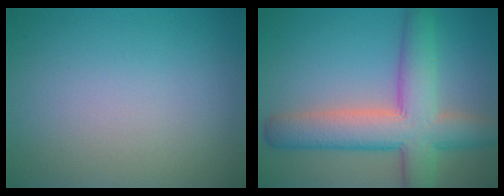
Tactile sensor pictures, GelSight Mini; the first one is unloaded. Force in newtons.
{"total": 8.5, "press": 8.5, "slide": 0.4}